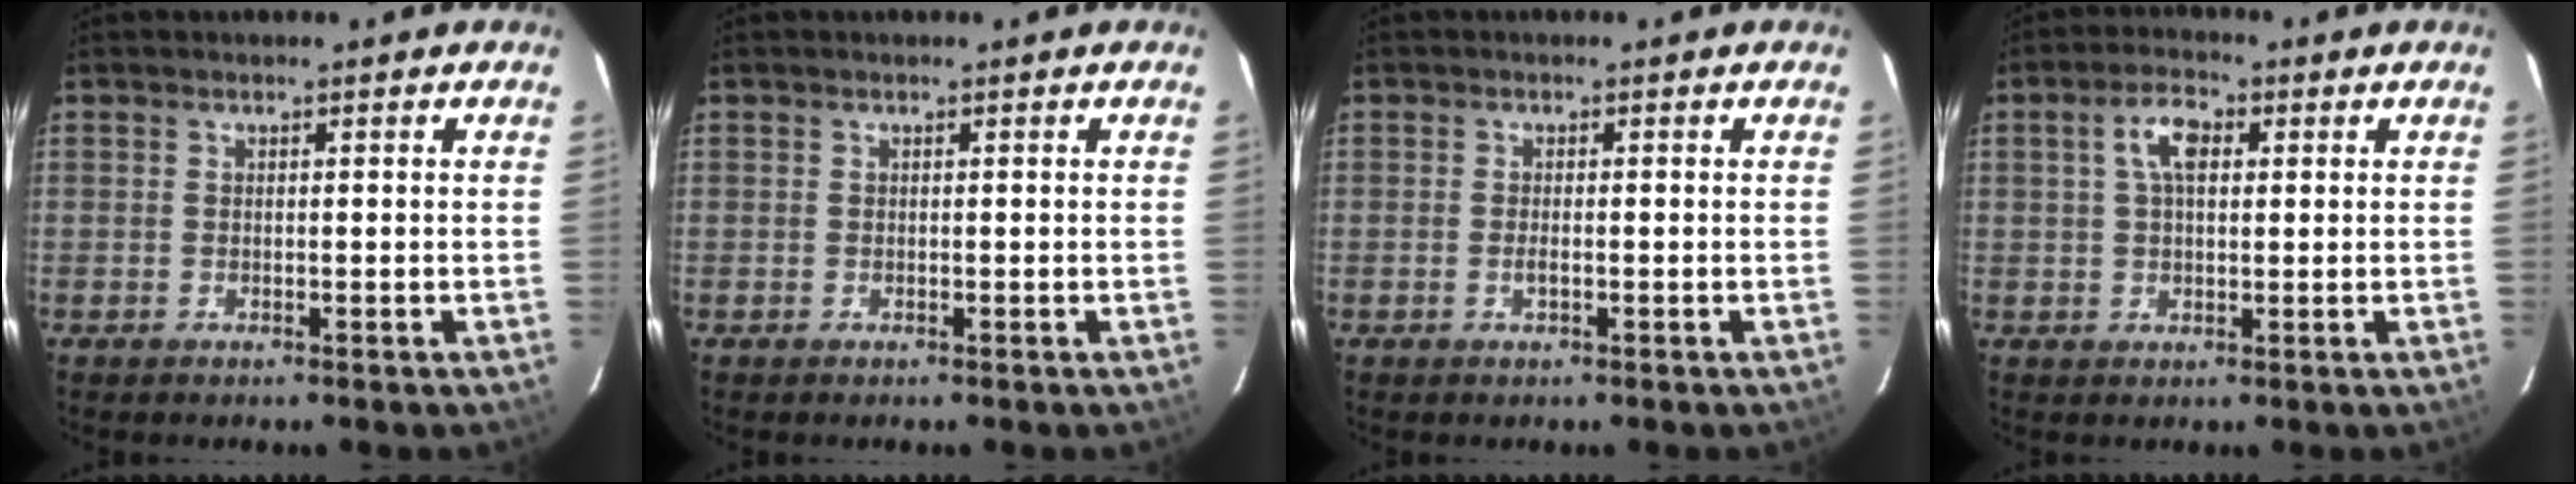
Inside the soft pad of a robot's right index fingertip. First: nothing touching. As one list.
[{"total": 0.0}, {"total": 1.3, "force": [-0.5, 0.3, 1.1], "torque": [-0.023, -0.002, -0.008]}, {"total": 5.3, "force": [1.4, 2.8, 4.3], "torque": [-0.081, 0.017, 0.027]}]